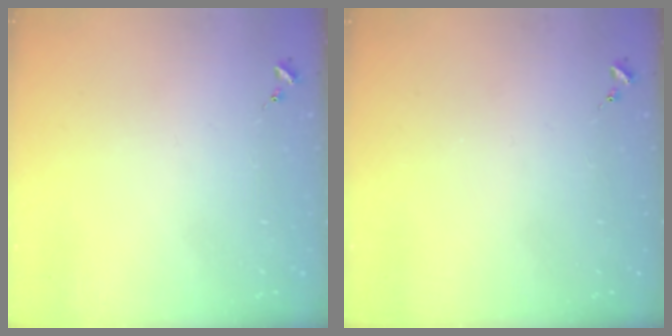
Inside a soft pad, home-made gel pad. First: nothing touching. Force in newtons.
{"total": 0.0}